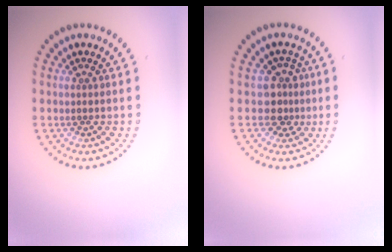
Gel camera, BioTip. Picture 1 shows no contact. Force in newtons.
{"total": 2.5, "press": 1.8, "slide": 1.7}